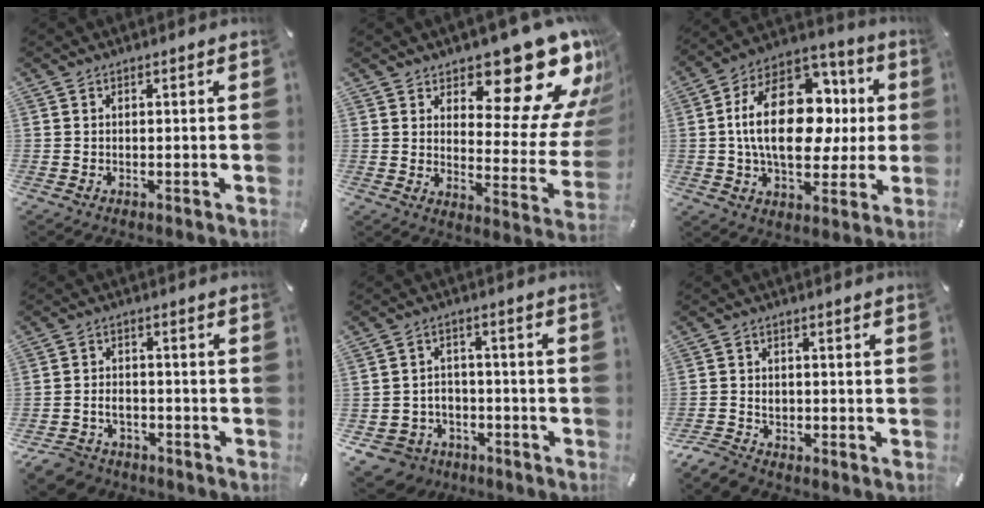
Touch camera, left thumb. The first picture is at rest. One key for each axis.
{"total": 19.2, "fx": 13.2, "fy": 8.4, "fz": 11.0, "tx": -0.116, "ty": -0.119, "tz": 0.213}
{"total": 23.8, "fx": 2.6, "fy": 15.5, "fz": 17.9, "tx": -0.316, "ty": 0.007, "tz": 0.050}
{"total": 5.6, "fx": -3.4, "fy": 4.0, "fz": 1.8, "tx": -0.055, "ty": 0.008, "tz": -0.071}
{"total": 7.2, "fx": -4.2, "fy": 5.8, "fz": 1.2, "tx": -0.043, "ty": 0.028, "tz": -0.078}
{"total": 3.7, "fx": -2.5, "fy": 2.4, "fz": 1.2, "tx": -0.032, "ty": 0.011, "tz": -0.051}